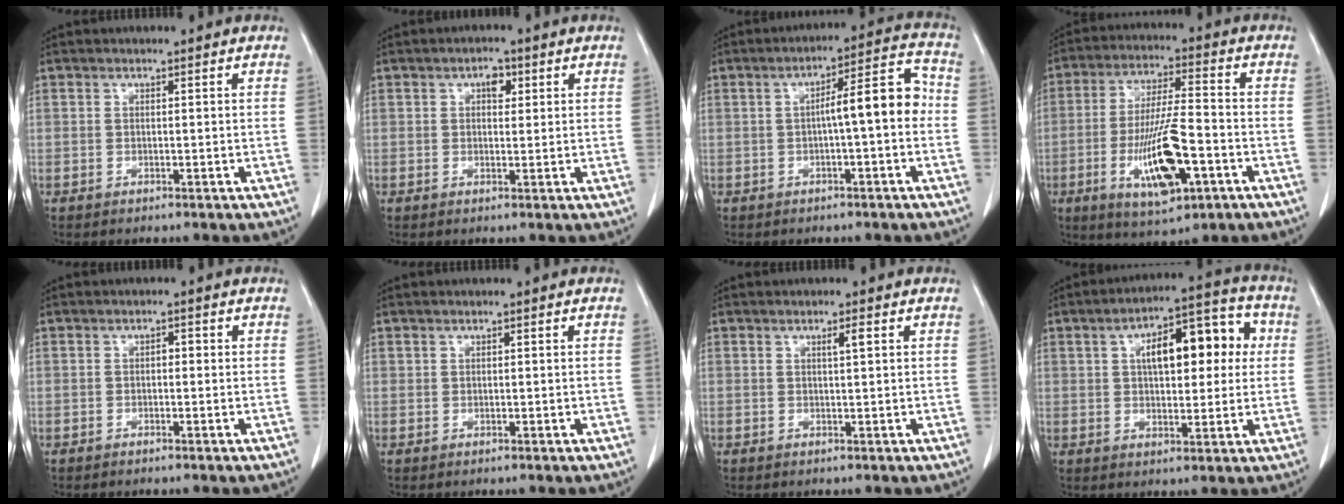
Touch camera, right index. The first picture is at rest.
{"total": 2.4, "force": [0.9, 1.4, 1.7], "torque": [-0.024, 0.006, 0.013]}
{"total": 8.0, "force": [-0.6, 1.2, 7.9], "torque": [-0.109, 0.031, -0.011]}
{"total": 13.4, "force": [-4.4, 3.2, 12.3], "torque": [-0.234, -0.008, -0.070]}
{"total": 0.9, "force": [-0.2, 0.4, 0.7], "torque": [-0.011, 0.004, -0.005]}
{"total": 0.5, "force": [0.3, 0.4, 0.2], "torque": [0.002, -0.001, 0.005]}
{"total": 1.4, "force": [0.6, 0.0, 1.3], "torque": [-0.023, 0.000, 0.009]}
{"total": 12.7, "force": [2.9, 5.4, 11.1], "torque": [-0.161, 0.038, 0.042]}